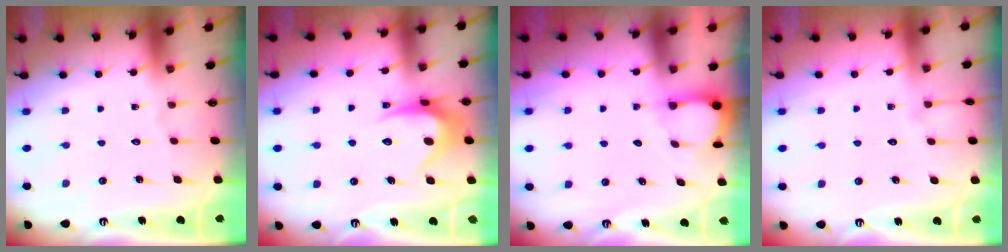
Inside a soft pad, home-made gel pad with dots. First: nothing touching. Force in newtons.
{"total": 9.7, "press": 9.7, "slide": 0.4}
{"total": 3.1, "press": 3.1, "slide": 0.4}
{"total": 2.6, "press": 2.6, "slide": 0.4}